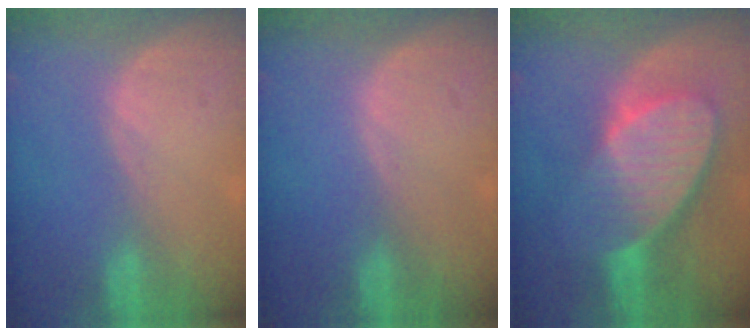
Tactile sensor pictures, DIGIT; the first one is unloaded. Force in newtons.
{"total": 0.0}
{"total": 10.0, "press": 8.7, "slide": 4.8}